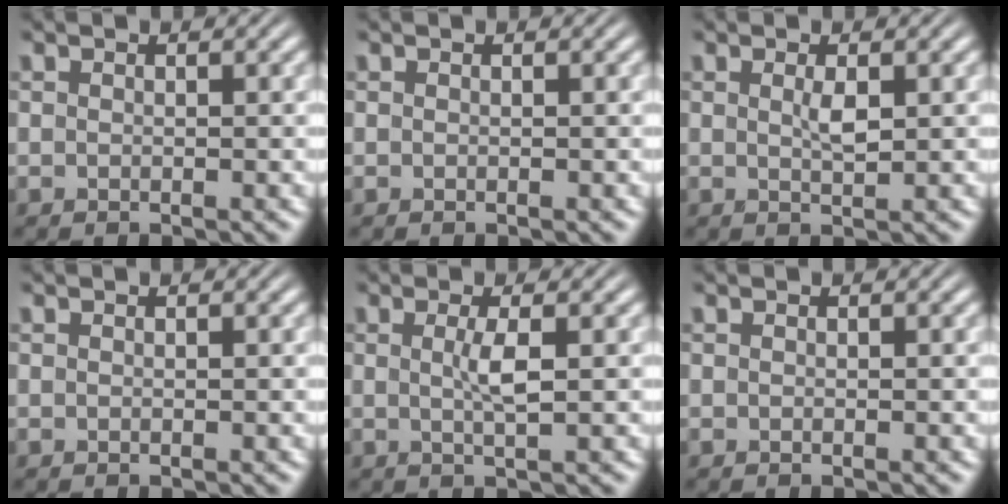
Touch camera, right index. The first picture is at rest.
{"total": 0.0}
{"total": 1.5, "force": [0.6, -0.3, 1.3], "torque": [-0.021, -0.011, 0.014]}
{"total": 0.0}
{"total": 2.0, "force": [0.4, -0.4, 1.9], "torque": [-0.037, -0.010, 0.011]}
{"total": 0.0}